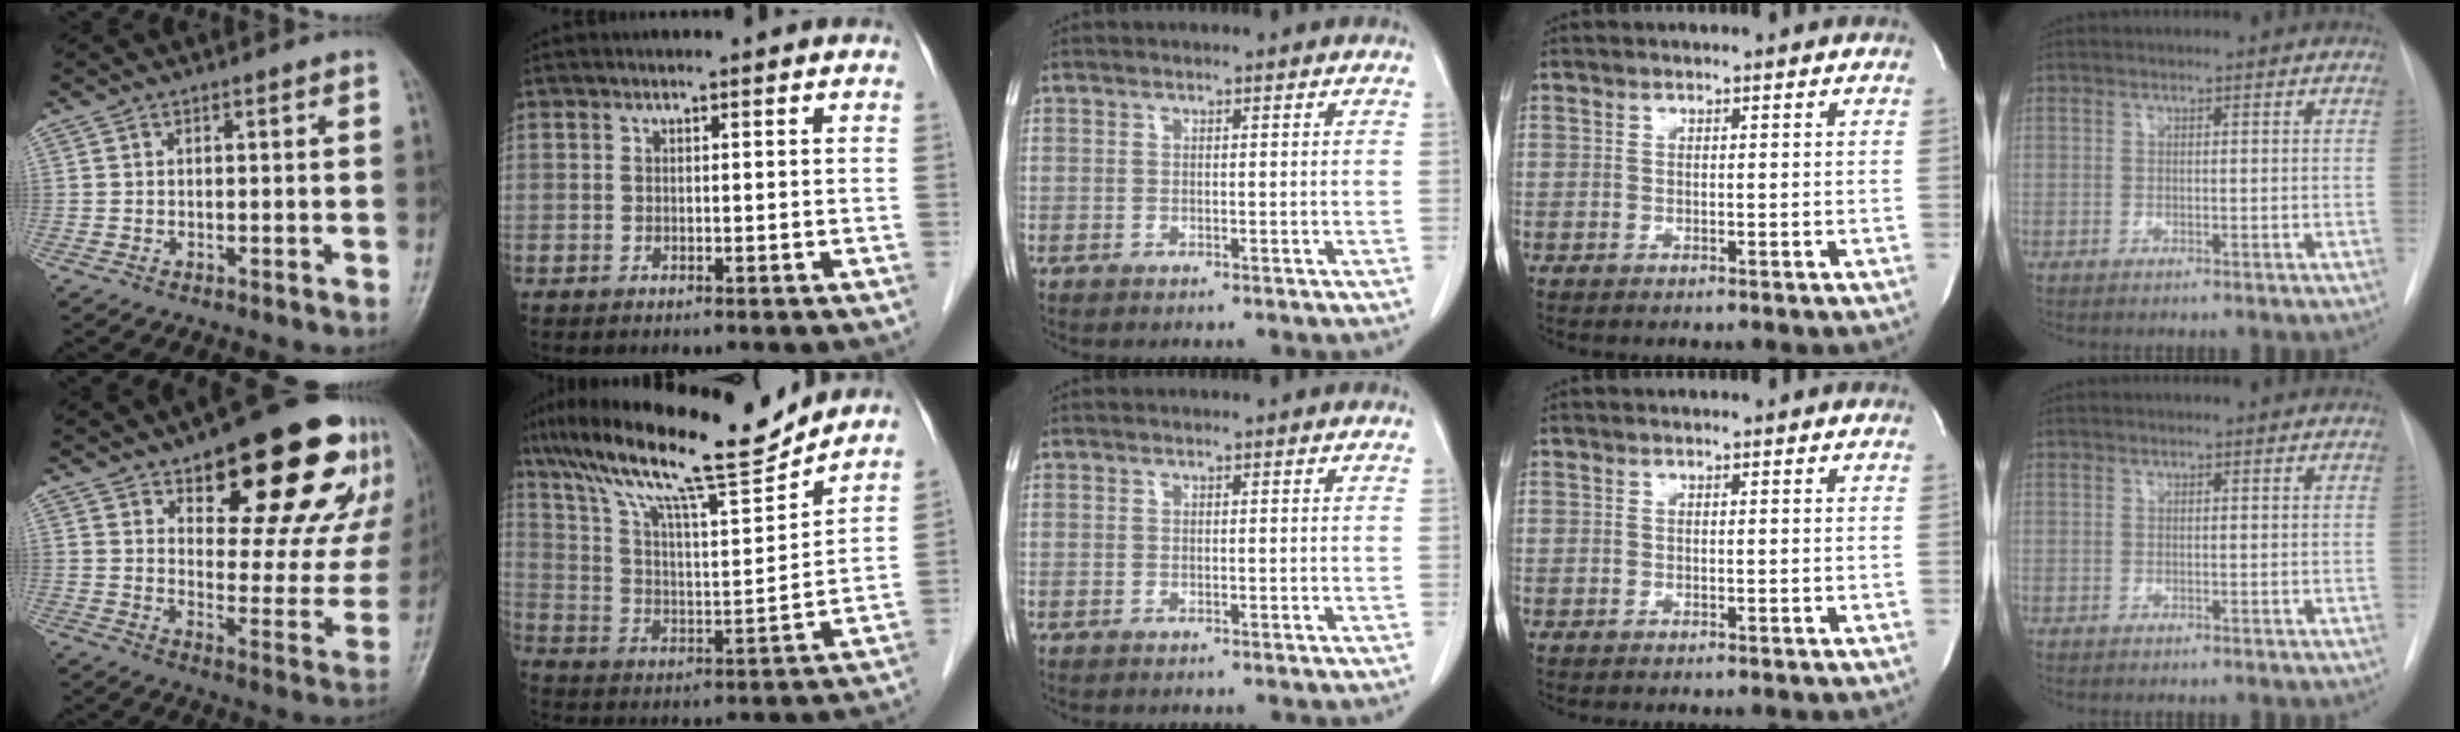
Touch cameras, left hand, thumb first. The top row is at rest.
{"thumb": {"total": 24.3, "force": [14.5, 10.0, 16.7], "torque": [-0.162, -0.058, 0.204]}, "index": {"total": 17.7, "force": [15.0, 1.0, 9.2], "torque": [-0.168, 0.012, 0.252]}}